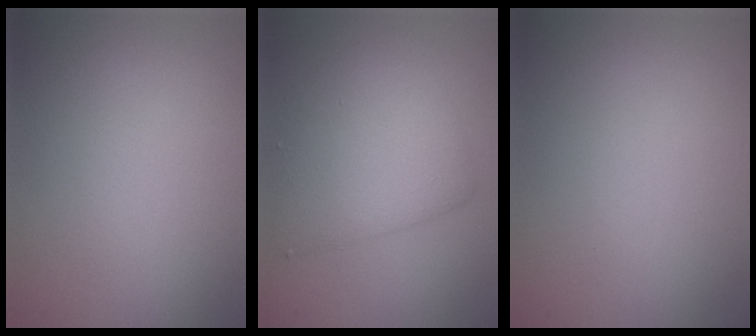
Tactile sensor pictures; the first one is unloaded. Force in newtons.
{"total": 5.1, "press": 5.1, "slide": 0.1}
{"total": 0.0}